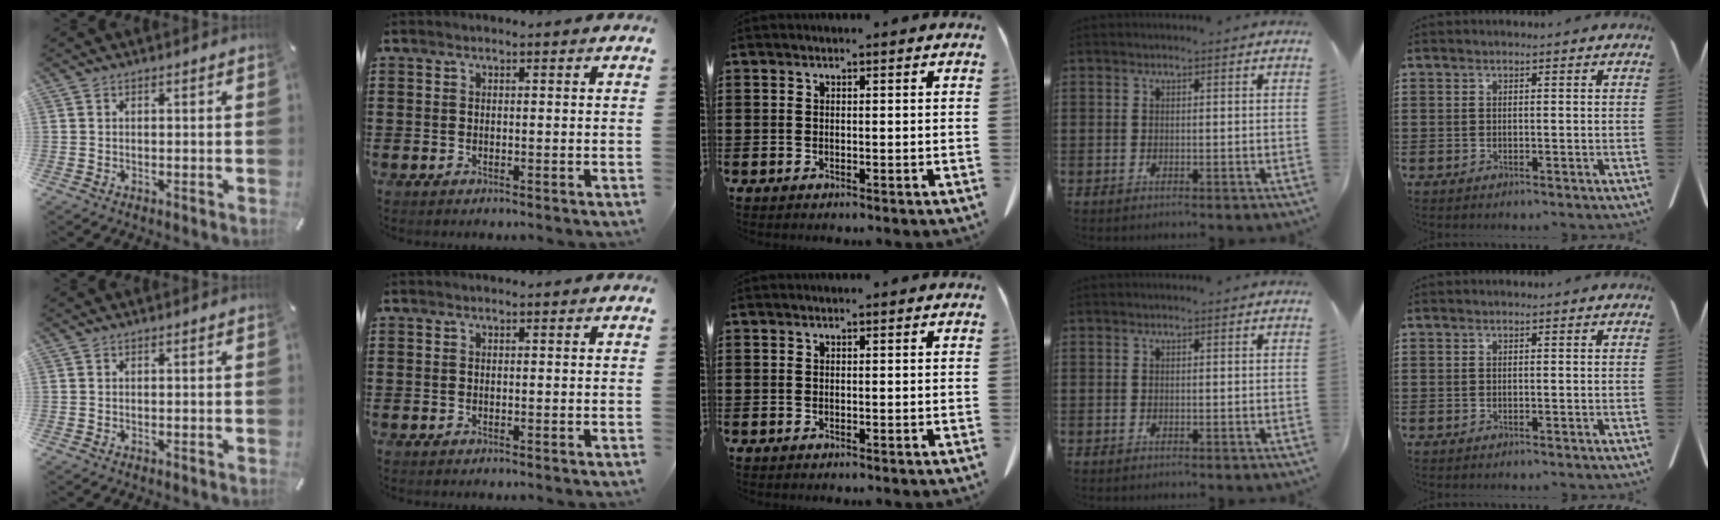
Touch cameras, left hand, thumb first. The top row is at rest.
{}